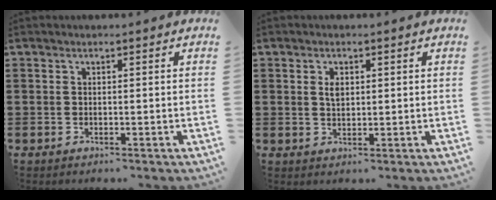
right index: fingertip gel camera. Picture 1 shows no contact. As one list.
[{"total": 2.0, "force": [0.6, 1.0, 1.6], "torque": [-0.034, 0.006, 0.009]}]